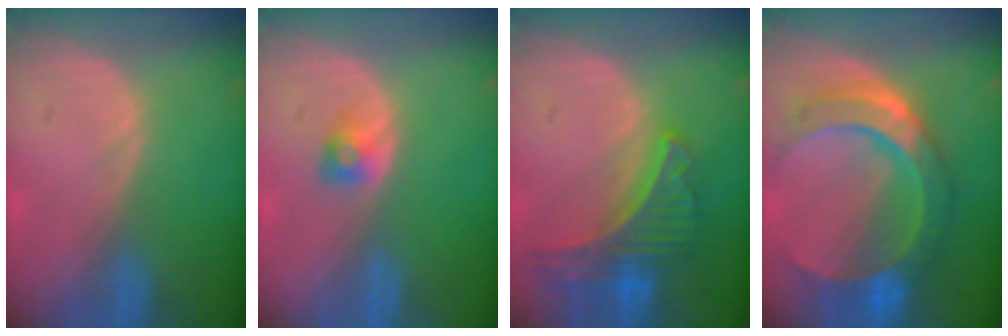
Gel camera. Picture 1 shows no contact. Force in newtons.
{"total": 2.2, "press": 2.1, "slide": 0.3}
{"total": 8.5, "press": 7.4, "slide": 4.3}
{"total": 10.9, "press": 10.8, "slide": 1.1}